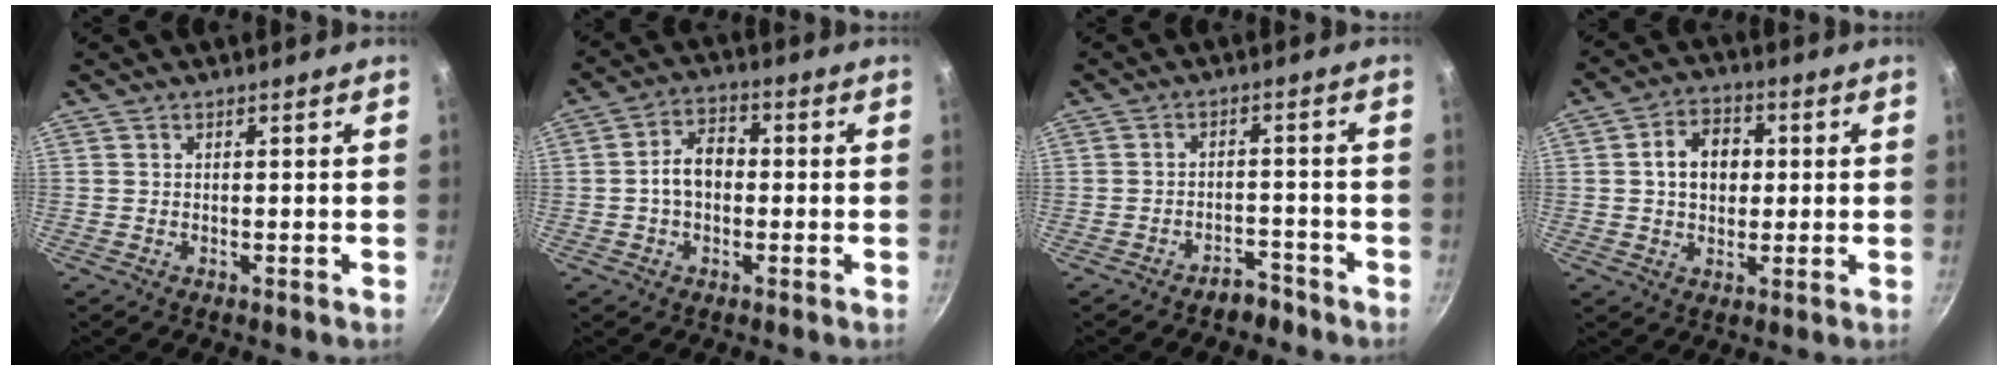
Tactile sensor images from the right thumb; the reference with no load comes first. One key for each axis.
{"total": 6.9, "fx": -0.5, "fy": 4.9, "fz": 4.9, "tx": -0.059, "ty": 0.025, "tz": -0.016}
{"total": 3.6, "fx": -3.0, "fy": 1.6, "fz": 1.1, "tx": 0.002, "ty": 0.035, "tz": -0.038}
{"total": 8.6, "fx": 1.0, "fy": 6.5, "fz": 5.5, "tx": -0.063, "ty": 0.013, "tz": 0.009}